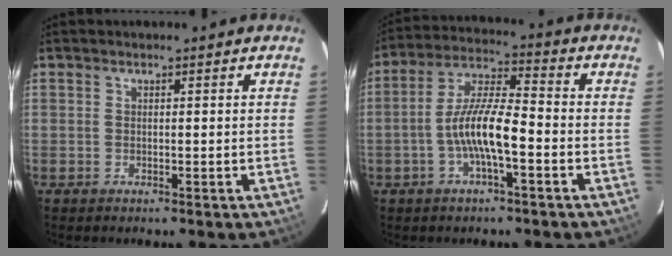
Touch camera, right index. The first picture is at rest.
{"total": 9.9, "force": [-3.3, 1.9, 9.1], "torque": [-0.187, 0.008, -0.064]}